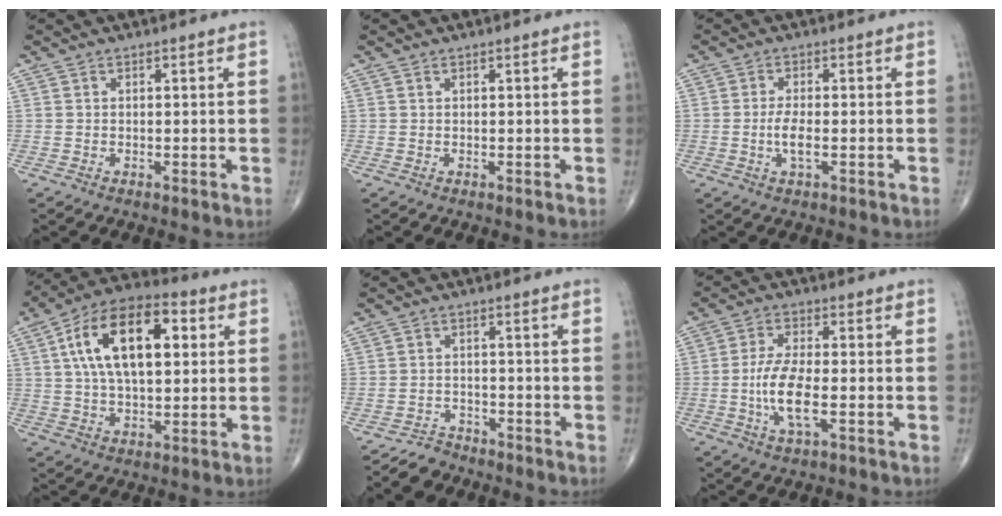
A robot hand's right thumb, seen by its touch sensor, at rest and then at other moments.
{"total": 0.0}
{"total": 3.5, "force": [-0.7, 1.2, 3.2], "torque": [-0.068, 0.000, -0.015]}
{"total": 19.0, "force": [4.7, 9.7, 15.7], "torque": [-0.252, 0.016, 0.071]}
{"total": 3.2, "force": [-3.0, 1.0, -0.4], "torque": [0.007, 0.008, -0.059]}
{"total": 8.4, "force": [-1.7, 3.1, 7.6], "torque": [-0.161, 0.005, -0.035]}